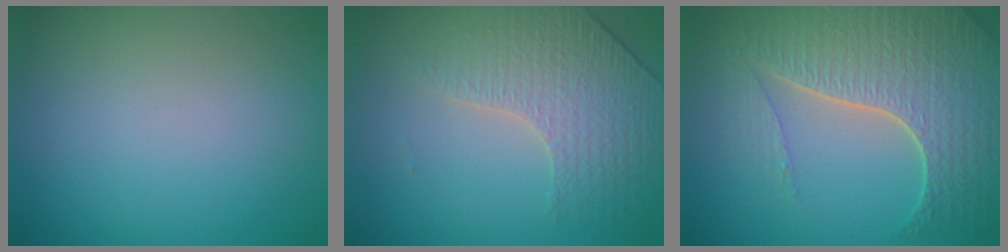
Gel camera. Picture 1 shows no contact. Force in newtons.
{"total": 3.9, "press": 3.2, "slide": 2.2}
{"total": 7.6, "press": 5.6, "slide": 5.1}